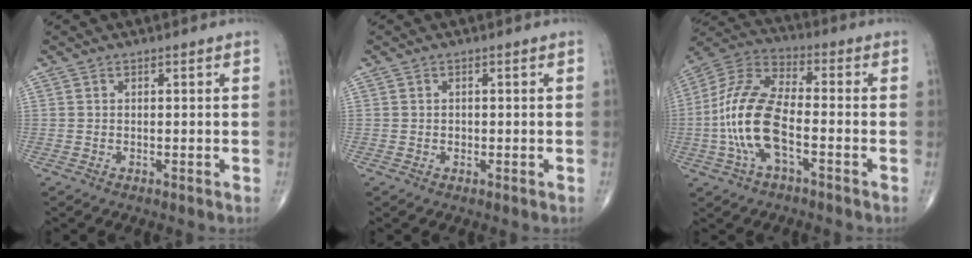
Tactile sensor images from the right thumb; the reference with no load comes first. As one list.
[{"total": 0.7, "force": [-0.1, 0.6, 0.3], "torque": [-0.001, 0.002, -0.004]}, {"total": 15.1, "force": [-3.6, 6.6, 13.1], "torque": [-0.284, 0.037, -0.073]}]